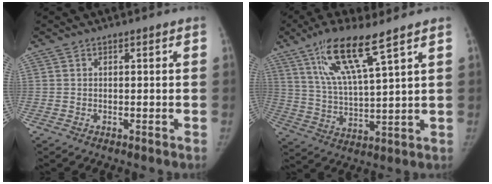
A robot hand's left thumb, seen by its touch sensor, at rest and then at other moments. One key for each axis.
{"total": 12.6, "fx": 7.7, "fy": 1.6, "fz": 9.9, "tx": -0.191, "ty": -0.033, "tz": 0.154}